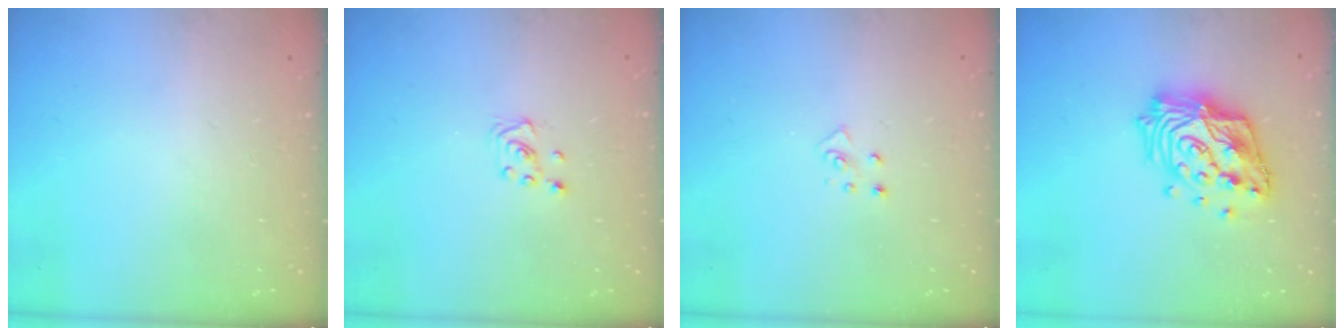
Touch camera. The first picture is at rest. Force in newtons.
{"total": 3.1, "press": 3.1, "slide": 0.3}
{"total": 4.1, "press": 4.1, "slide": 0.4}
{"total": 17.5, "press": 17.4, "slide": 1.4}